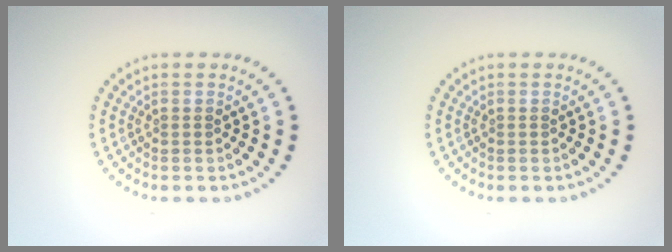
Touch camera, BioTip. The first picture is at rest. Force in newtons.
{"total": 0.0}